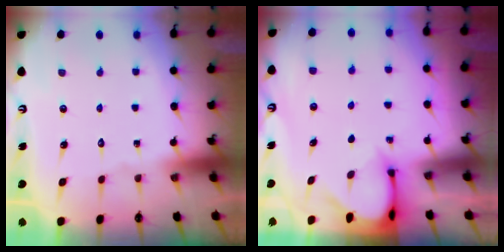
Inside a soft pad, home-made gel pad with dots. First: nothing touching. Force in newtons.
{"total": 3.3, "press": 3.3, "slide": 0.3}